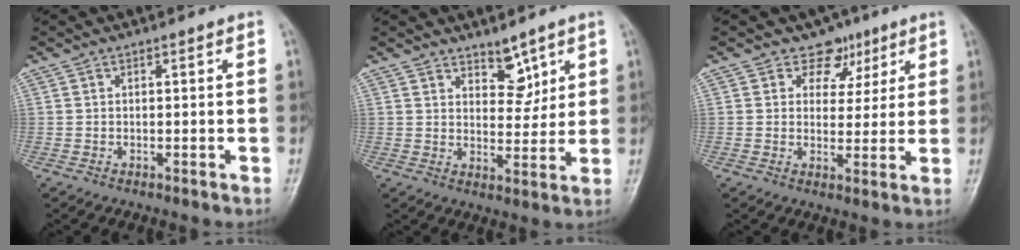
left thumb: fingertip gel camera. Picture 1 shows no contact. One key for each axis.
{"total": 5.4, "fx": 3.6, "fy": 3.0, "fz": 2.7, "tx": -0.010, "ty": -0.028, "tz": 0.059}
{"total": 6.0, "fx": 3.5, "fy": 4.8, "fz": 1.2, "tx": 0.020, "ty": -0.010, "tz": 0.049}